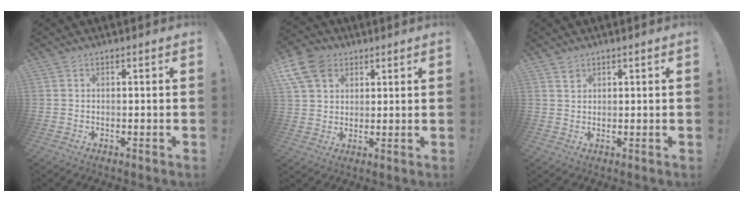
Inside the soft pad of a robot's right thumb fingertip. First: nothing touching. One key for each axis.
{"total": 11.7, "fx": 5.7, "fy": 8.6, "fz": 5.5, "tx": -0.100, "ty": -0.023, "tz": 0.116}
{"total": 1.8, "fx": 1.3, "fy": 1.2, "fz": 0.4, "tx": 0.002, "ty": -0.009, "tz": 0.024}